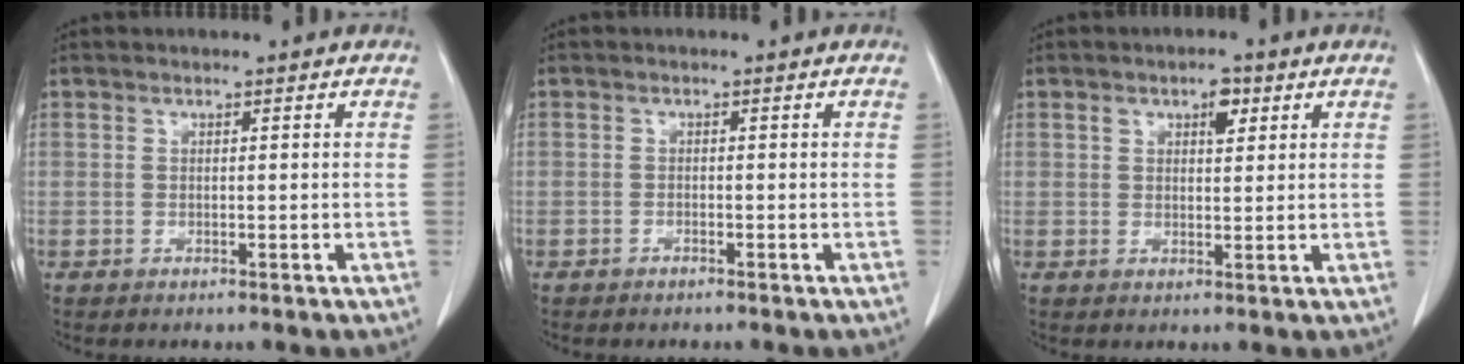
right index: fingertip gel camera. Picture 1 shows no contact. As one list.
[{"total": 0.6, "force": [-0.5, 0.2, 0.1], "torque": [-0.006, 0.000, -0.010]}, {"total": 3.2, "force": [1.5, 1.5, 2.4], "torque": [-0.039, 0.005, 0.025]}]